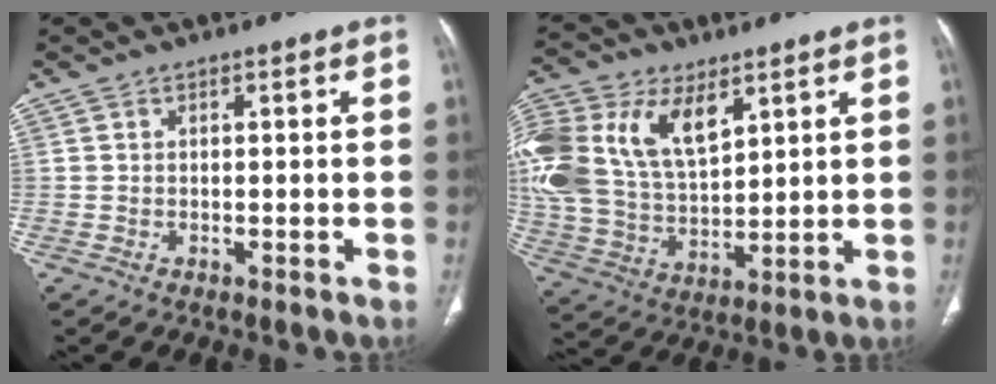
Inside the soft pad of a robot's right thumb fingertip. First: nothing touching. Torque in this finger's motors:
{"motor_torque": [0.47, 0.52, 1.28, 0.79, 0.26]}